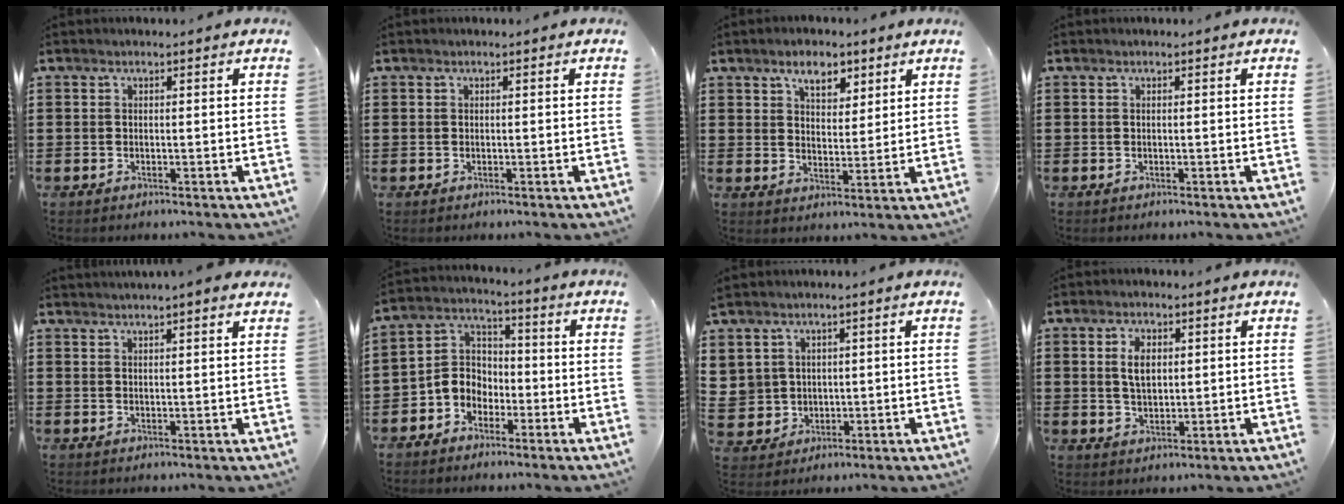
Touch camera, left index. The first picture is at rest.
{"total": 0.0}
{"total": 5.3, "force": [3.6, 2.8, 2.7], "torque": [-0.050, 0.006, 0.061]}
{"total": 0.0}
{"total": 2.0, "force": [1.8, -0.3, 0.6], "torque": [-0.015, 0.000, 0.036]}
{"total": 5.3, "force": [-2.5, 4.5, 1.5], "torque": [-0.054, 0.006, -0.056]}
{"total": 3.6, "force": [1.6, 3.3, 0.2], "torque": [-0.023, 0.005, 0.030]}
{"total": 4.1, "force": [1.1, 2.3, 3.3], "torque": [-0.063, 0.007, 0.016]}